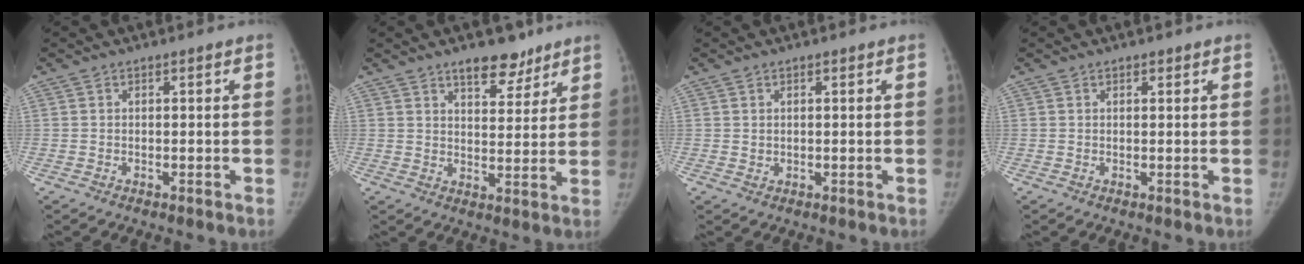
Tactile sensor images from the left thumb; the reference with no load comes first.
{"total": 8.1, "force": [5.9, 3.7, 4.1], "torque": [-0.028, -0.036, 0.088]}
{"total": 0.8, "force": [0.4, 0.6, 0.3], "torque": [0.001, -0.003, 0.007]}
{"total": 0.9, "force": [0.6, 0.4, 0.5], "torque": [-0.005, -0.003, 0.008]}